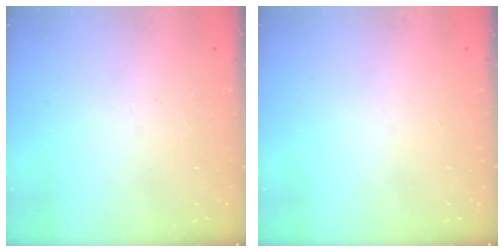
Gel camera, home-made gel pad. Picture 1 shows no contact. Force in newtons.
{"total": 0.0}